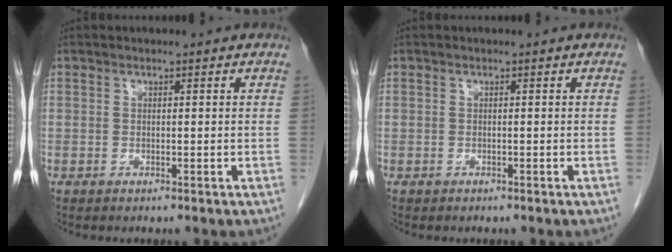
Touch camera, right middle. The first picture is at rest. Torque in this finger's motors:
{"motor_torque": [-0.20, -0.21, -0.04, 0.01]}